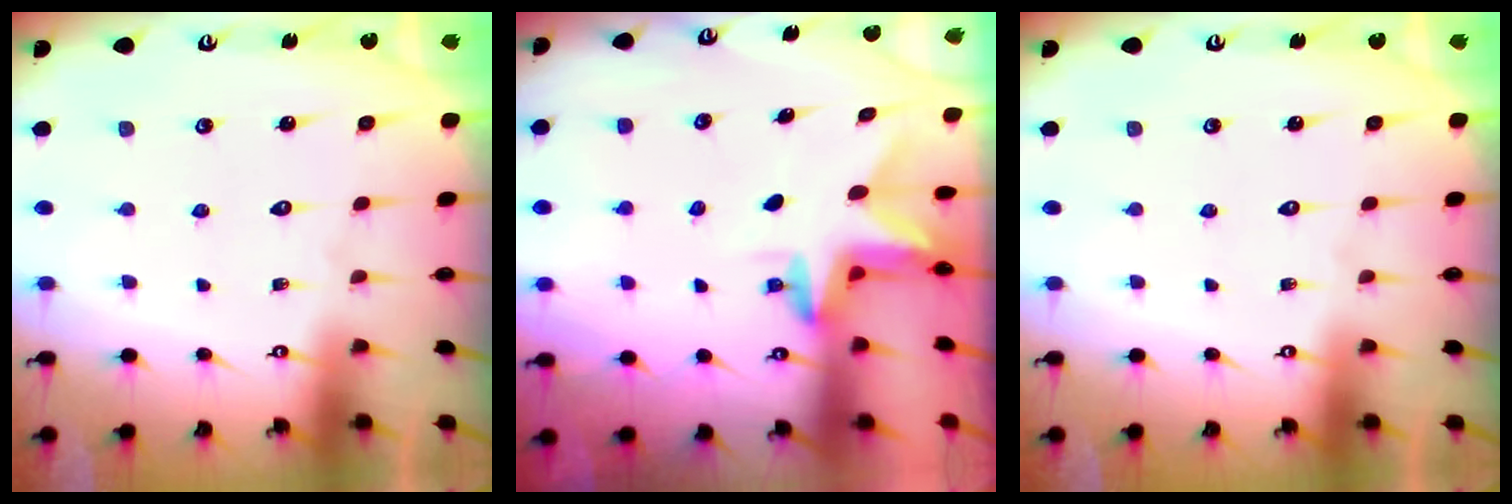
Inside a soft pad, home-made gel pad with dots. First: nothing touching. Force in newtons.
{"total": 3.0, "press": 3.0, "slide": 0.2}
{"total": 0.0}